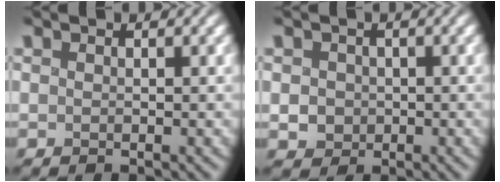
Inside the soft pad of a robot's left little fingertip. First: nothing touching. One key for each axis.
{"total": 1.8, "fx": -0.4, "fy": 1.6, "fz": 0.5, "tx": -0.014, "ty": -0.004, "tz": -0.006}